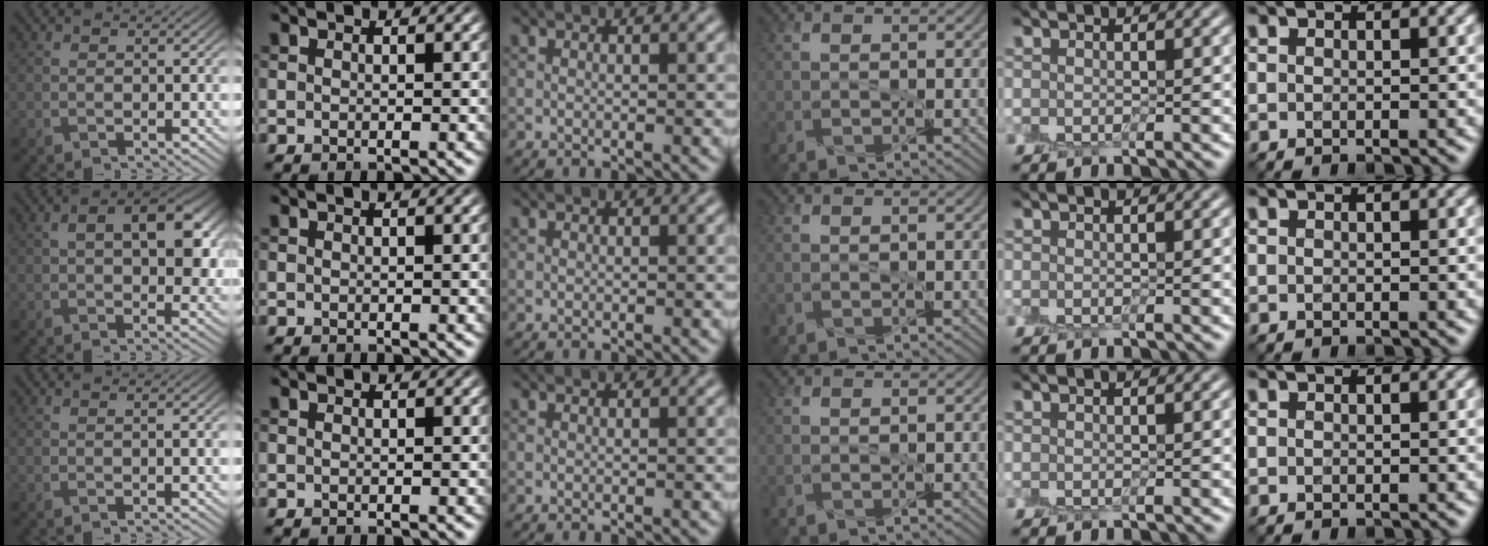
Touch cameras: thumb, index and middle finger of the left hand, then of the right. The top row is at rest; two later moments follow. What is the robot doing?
{"motion": "peel", "object": "sticky note"}